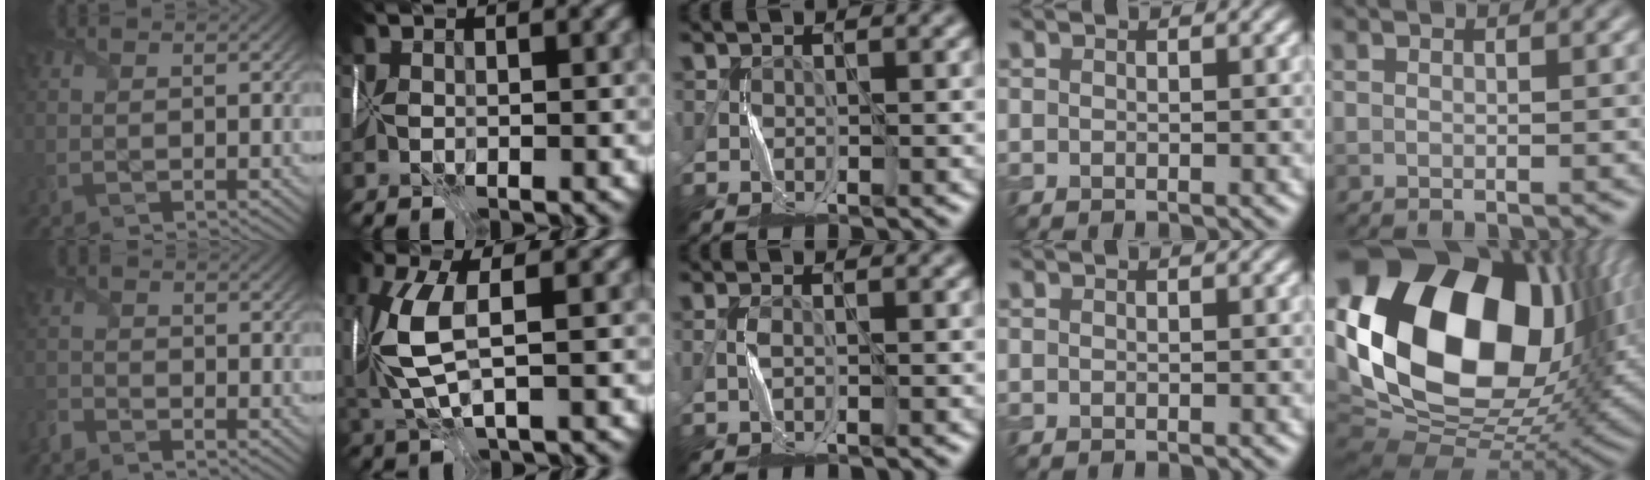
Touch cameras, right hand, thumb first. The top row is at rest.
{"thumb": {"total": 2.3, "force": [-2.2, 0.5, 0.4], "torque": [-0.013, -0.009, -0.056]}, "index": {"total": 6.1, "force": [0.9, 2.2, 5.6], "torque": [-0.149, 0.009, 0.021]}, "middle": {"total": 0.5, "force": [-0.5, -0.1, 0.3], "torque": [-0.007, 0.005, -0.010]}, "little": {"total": 19.2, "force": [4.8, 12.6, 13.7], "torque": [-0.277, 0.006, 0.092]}}